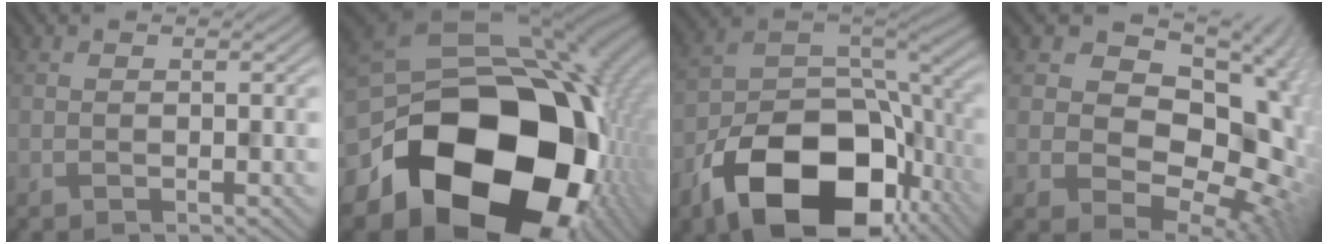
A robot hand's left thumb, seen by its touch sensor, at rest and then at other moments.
{"total": 23.1, "force": [-7.3, 16.8, 14.1], "torque": [-0.299, -0.070, -0.093]}
{"total": 18.0, "force": [-9.2, 10.5, 11.3], "torque": [-0.205, -0.045, -0.162]}
{"total": 17.2, "force": [2.0, 12.8, 11.3], "torque": [-0.170, 0.006, 0.047]}